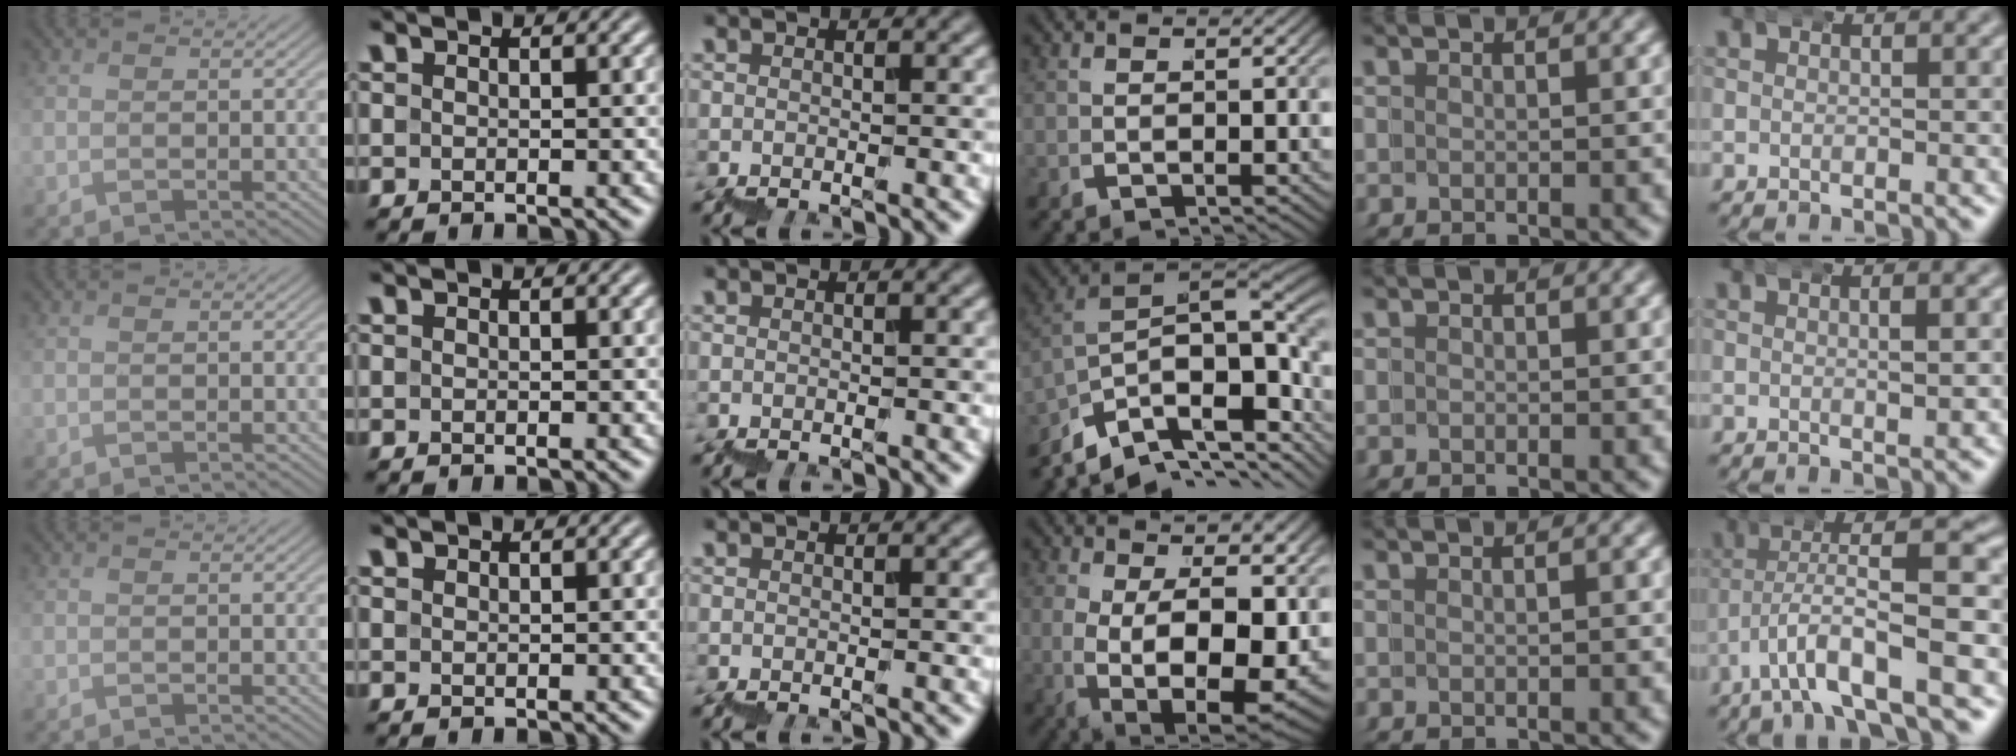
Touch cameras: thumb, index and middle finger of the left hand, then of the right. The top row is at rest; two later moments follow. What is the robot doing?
{"motion": "wrap", "object": "bubble wrap"}